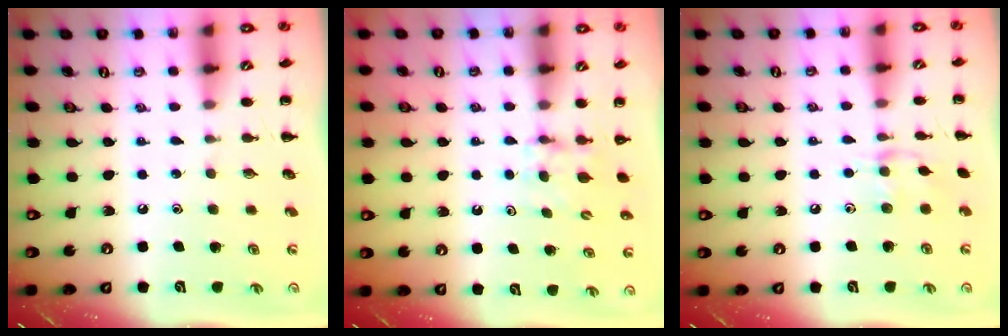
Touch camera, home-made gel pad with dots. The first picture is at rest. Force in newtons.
{"total": 4.0, "press": 3.8, "slide": 1.4}
{"total": 7.3, "press": 7.2, "slide": 1.2}